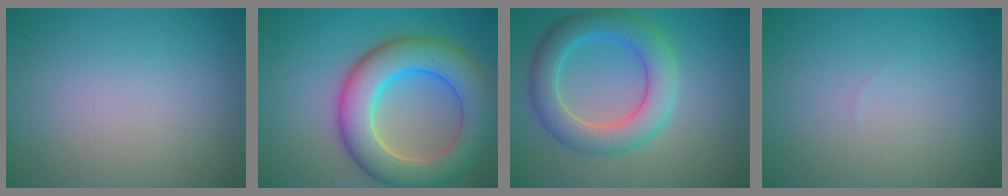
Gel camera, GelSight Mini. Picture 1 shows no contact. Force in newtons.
{"total": 9.5, "press": 9.5, "slide": 0.8}
{"total": 5.6, "press": 5.5, "slide": 0.6}
{"total": 0.0}